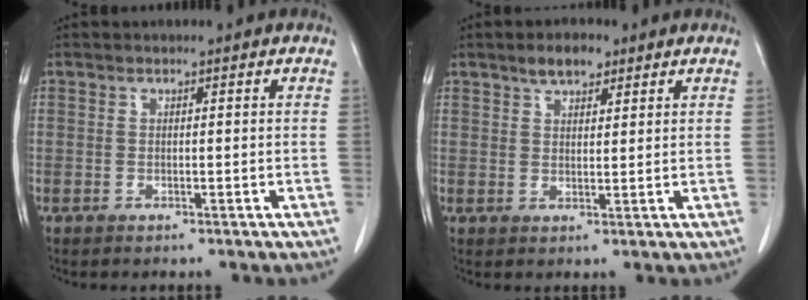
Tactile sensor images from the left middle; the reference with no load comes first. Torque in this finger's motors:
{"motor_torque": [0.71, -0.58, -0.01, 0.03]}